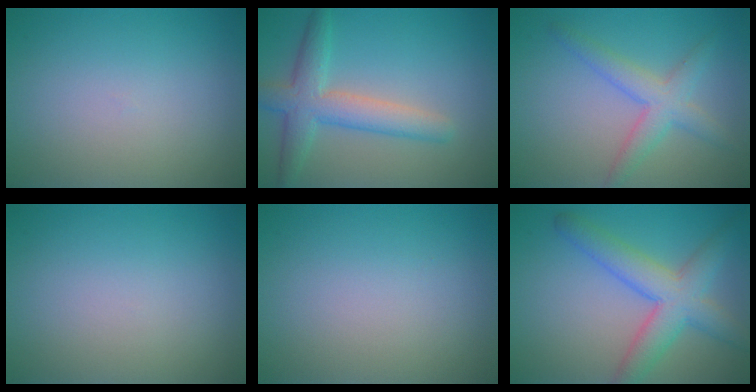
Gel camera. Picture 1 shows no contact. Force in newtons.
{"total": 4.7, "press": 4.7, "slide": 0.1}
{"total": 3.4, "press": 3.4, "slide": 0.1}
{"total": 0.0}
{"total": 0.0}
{"total": 5.6, "press": 5.6, "slide": 0.2}